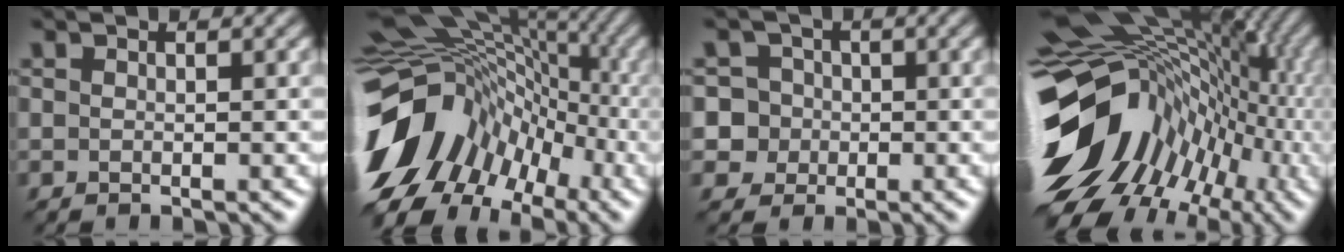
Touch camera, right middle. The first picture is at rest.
{"total": 14.0, "force": [-4.9, 10.0, 8.5], "torque": [-0.178, 0.012, -0.093]}
{"total": 5.1, "force": [-0.6, 5.0, 1.0], "torque": [-0.002, 0.032, -0.019]}
{"total": 14.4, "force": [-0.7, 10.4, 10.0], "torque": [-0.167, 0.024, -0.012]}